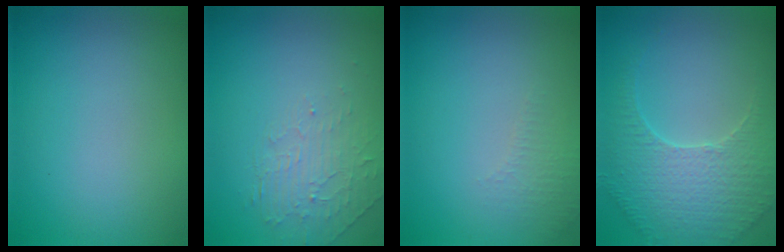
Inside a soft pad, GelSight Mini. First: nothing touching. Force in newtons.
{"total": 2.0, "press": 0.9, "slide": 1.8}
{"total": 1.4, "press": 1.3, "slide": 0.4}
{"total": 4.1, "press": 3.7, "slide": 1.9}